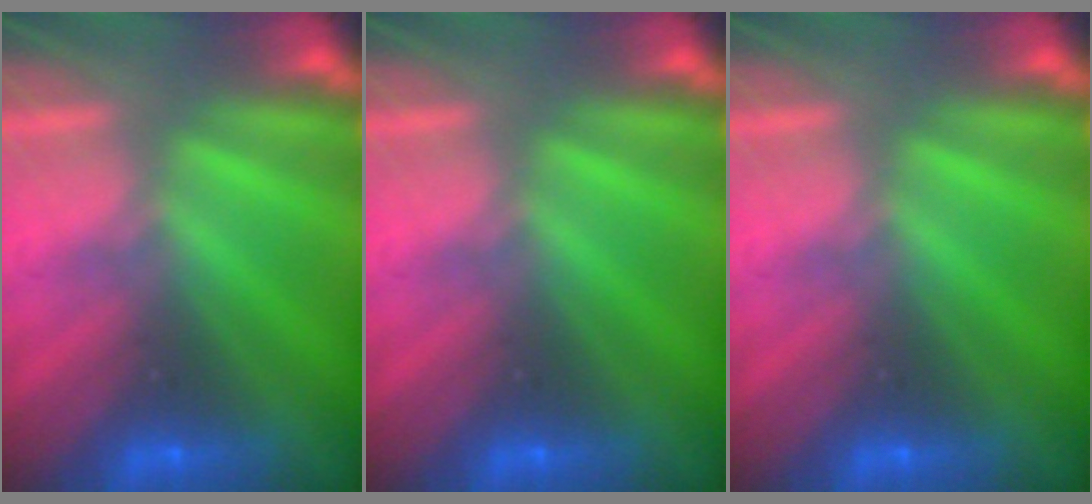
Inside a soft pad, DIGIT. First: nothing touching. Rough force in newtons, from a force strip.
{"total": 0.0}
{"total": 0.0}